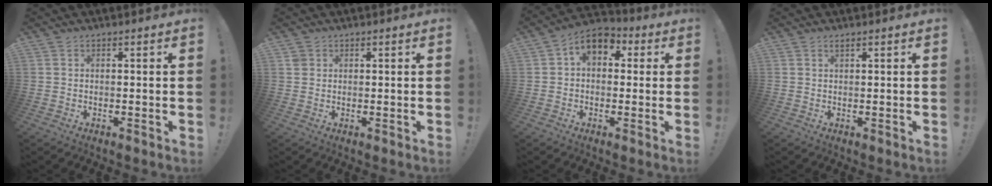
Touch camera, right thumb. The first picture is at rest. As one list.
[{"total": 1.6, "force": [0.9, 1.3, 0.3], "torque": [-0.001, 0.000, 0.016]}, {"total": 8.3, "force": [2.4, 5.8, 5.5], "torque": [-0.082, 0.004, 0.048]}, {"total": 0.8, "force": [0.6, 0.0, 0.5], "torque": [-0.009, -0.001, 0.011]}]